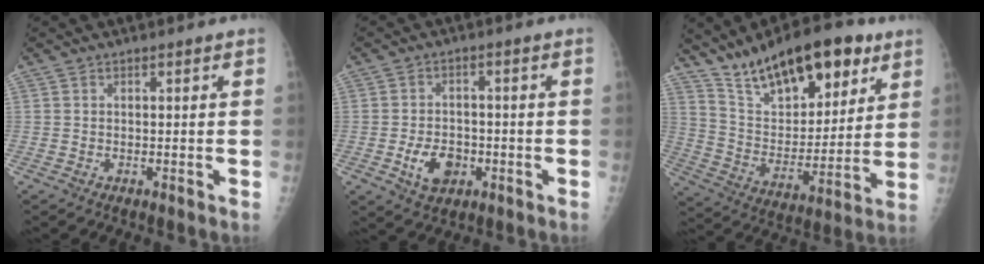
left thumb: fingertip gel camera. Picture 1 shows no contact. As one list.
[{"total": 6.8, "force": [-2.4, 4.7, 4.3], "torque": [-0.057, 0.012, -0.035]}, {"total": 21.5, "force": [13.8, 9.3, 13.6], "torque": [-0.176, -0.054, 0.238]}]